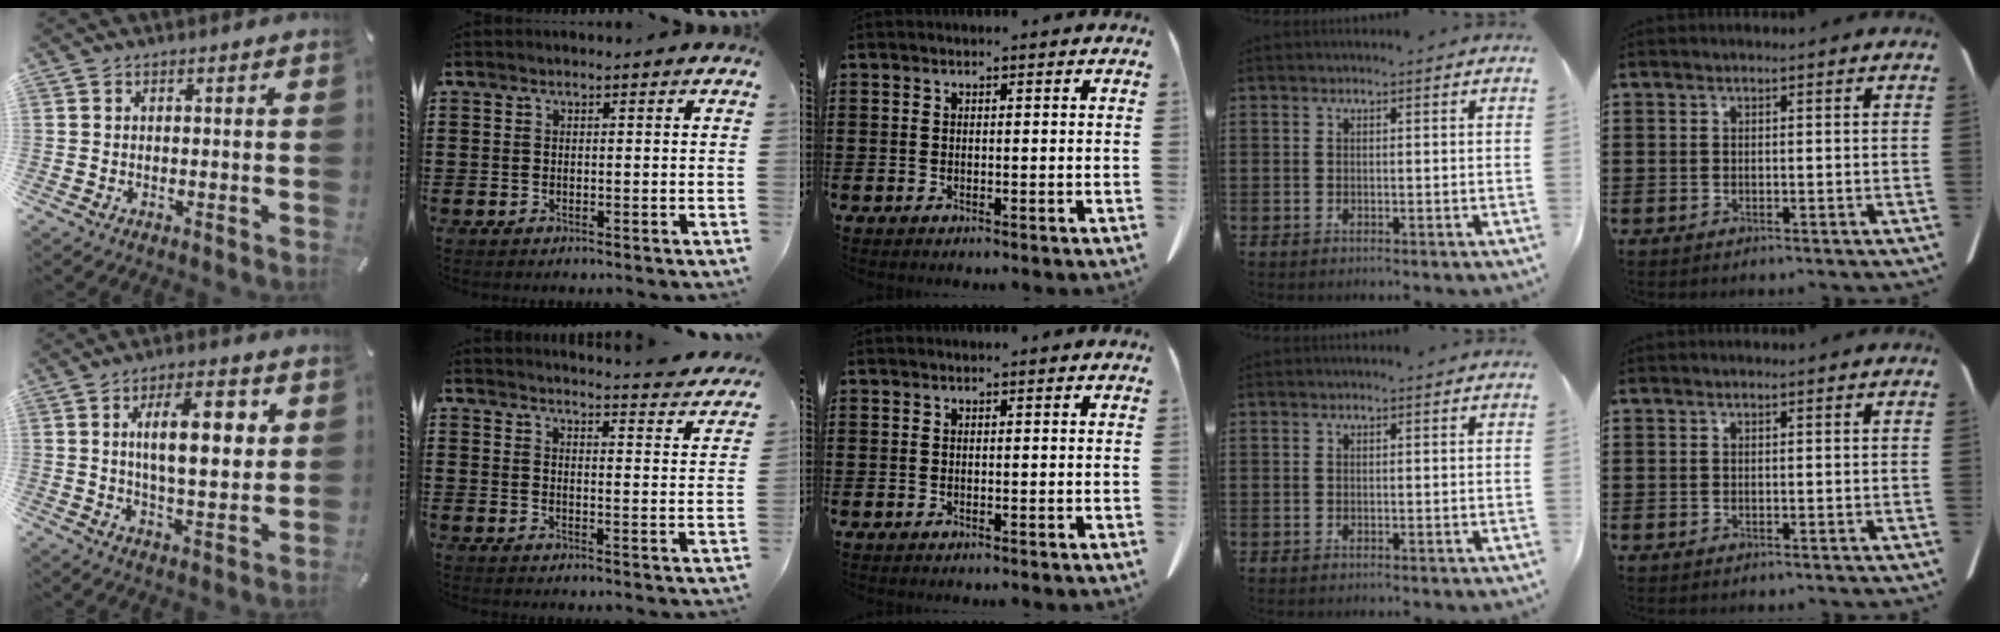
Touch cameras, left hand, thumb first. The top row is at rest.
{"thumb": {"total": 14.1, "force": [3.8, 6.1, 12.1], "torque": [-0.187, 0.001, 0.059]}, "index": {"total": 3.6, "force": [3.5, -0.6, 0.6], "torque": [-0.020, -0.032, 0.056]}}